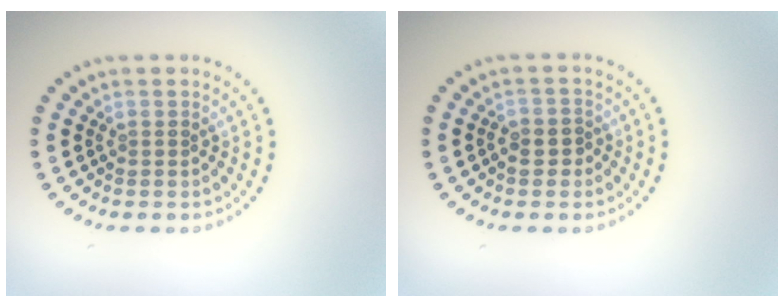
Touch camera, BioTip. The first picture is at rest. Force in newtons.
{"total": 1.5, "press": 1.4, "slide": 0.6}